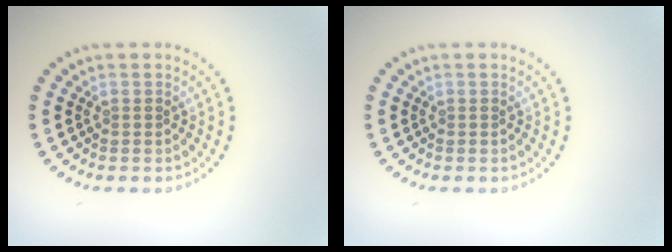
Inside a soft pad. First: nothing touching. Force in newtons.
{"total": 0.0}